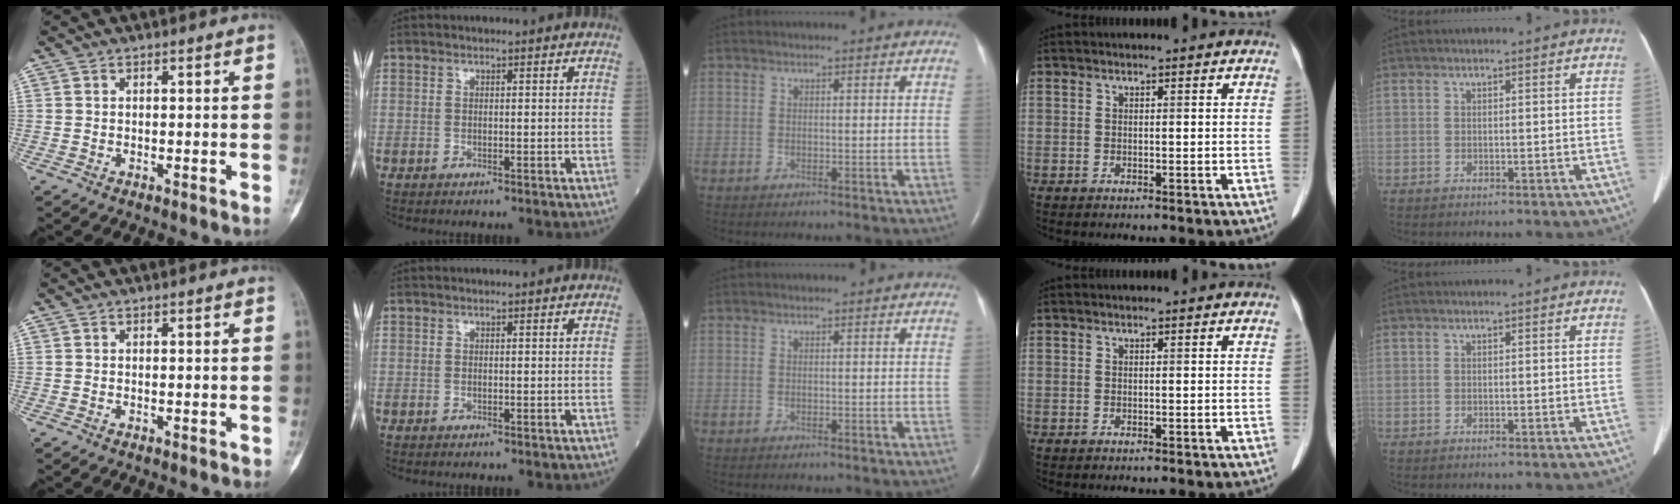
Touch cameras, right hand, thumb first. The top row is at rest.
{}